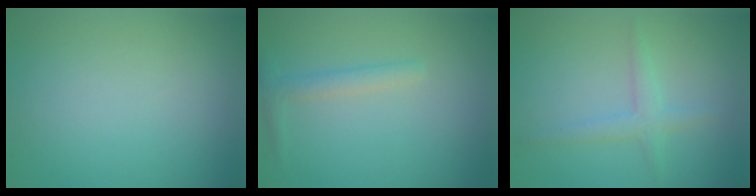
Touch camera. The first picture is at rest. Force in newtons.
{"total": 1.6, "press": 1.6, "slide": 0.1}
{"total": 2.0, "press": 2.0, "slide": 0.0}